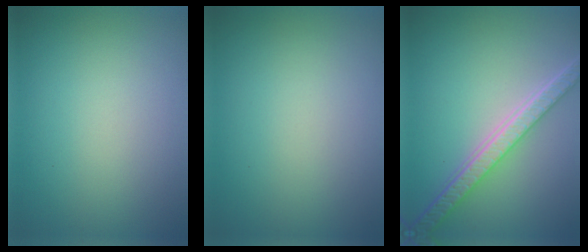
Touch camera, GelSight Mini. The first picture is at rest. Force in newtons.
{"total": 0.0}
{"total": 5.4, "press": 4.2, "slide": 3.4}